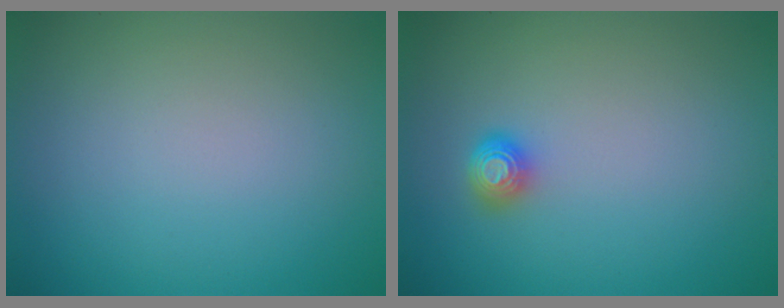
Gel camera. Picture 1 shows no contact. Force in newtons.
{"total": 1.6, "press": 1.2, "slide": 1.0}